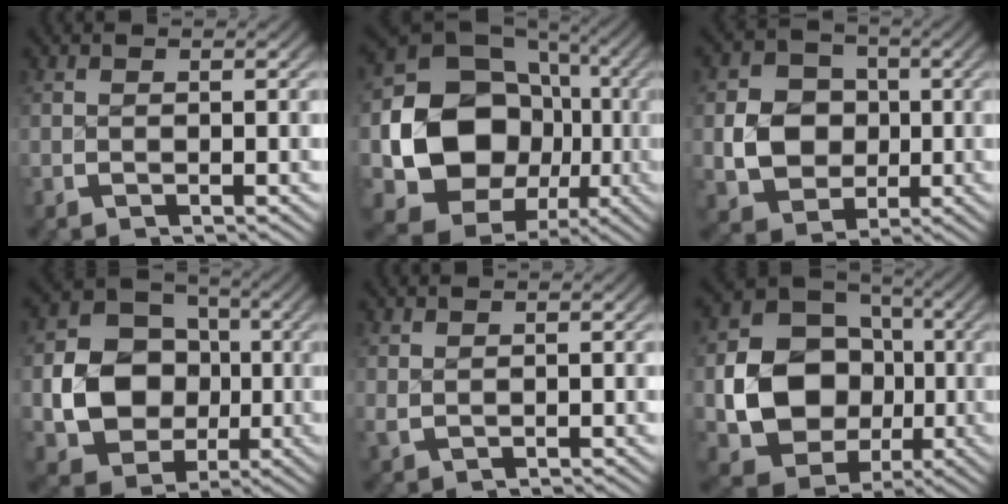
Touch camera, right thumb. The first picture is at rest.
{"total": 16.9, "force": [-2.6, 12.8, 10.8], "torque": [-0.249, -0.070, -0.013]}
{"total": 9.4, "force": [-0.7, 7.8, 5.2], "torque": [-0.106, -0.031, -0.007]}
{"total": 12.9, "force": [-1.2, 10.9, 6.8], "torque": [-0.161, -0.044, -0.014]}
{"total": 0.9, "force": [0.5, 0.5, 0.5], "torque": [-0.014, -0.001, 0.015]}
{"total": 14.7, "force": [-1.6, 12.1, 8.1], "torque": [-0.200, -0.056, -0.012]}